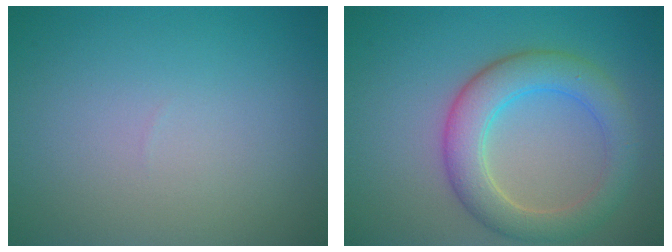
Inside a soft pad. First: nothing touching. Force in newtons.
{"total": 5.4, "press": 5.4, "slide": 0.3}